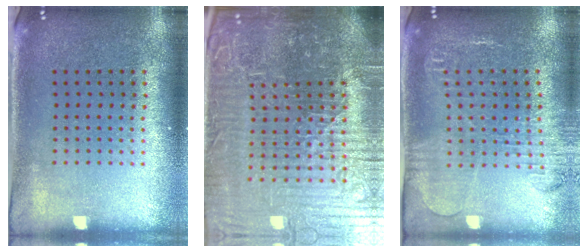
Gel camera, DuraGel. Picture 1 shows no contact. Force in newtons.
{"total": 7.7, "press": 6.9, "slide": 3.4}
{"total": 1.8, "press": 1.8, "slide": 0.4}